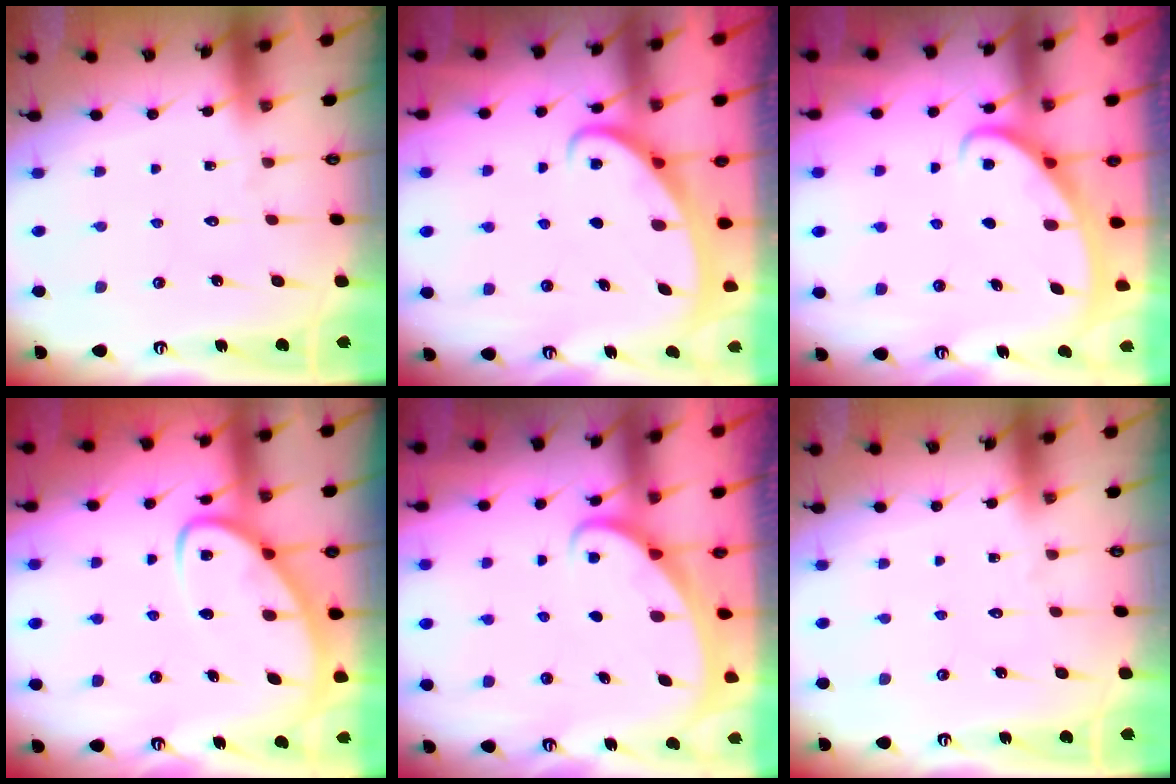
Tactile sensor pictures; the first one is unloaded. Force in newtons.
{"total": 2.6, "press": 2.6, "slide": 0.3}
{"total": 2.8, "press": 2.8, "slide": 0.4}
{"total": 5.3, "press": 5.3, "slide": 0.7}
{"total": 1.9, "press": 1.9, "slide": 0.2}
{"total": 0.0}